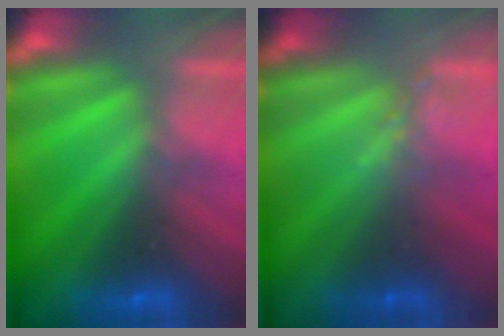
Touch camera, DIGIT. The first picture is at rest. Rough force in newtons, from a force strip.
{"total": 1.3}